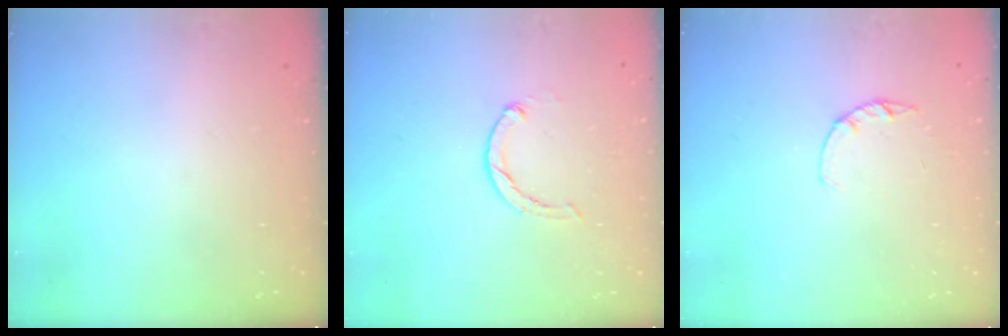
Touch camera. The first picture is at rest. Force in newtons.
{"total": 1.9, "press": 1.9, "slide": 0.3}
{"total": 2.2, "press": 2.2, "slide": 0.4}